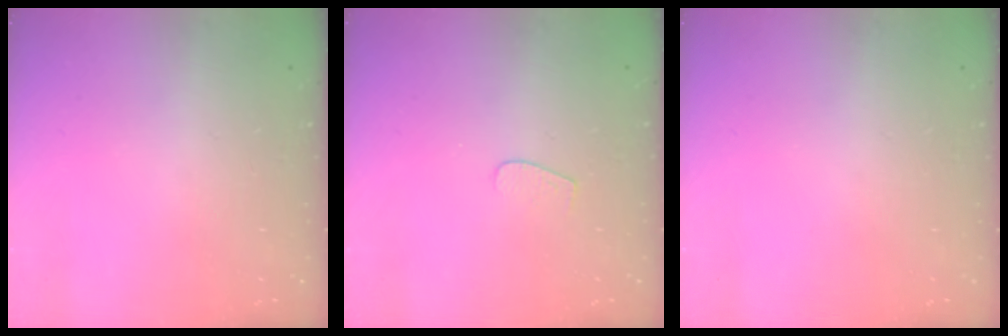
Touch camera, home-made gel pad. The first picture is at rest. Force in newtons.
{"total": 3.7, "press": 3.7, "slide": 0.3}
{"total": 0.0}